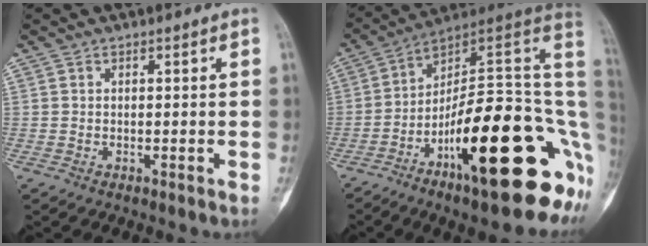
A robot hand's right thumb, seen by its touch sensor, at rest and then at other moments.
{"total": 25.6, "force": [-7.7, 8.0, 23.0], "torque": [-0.258, 0.071, -0.111]}